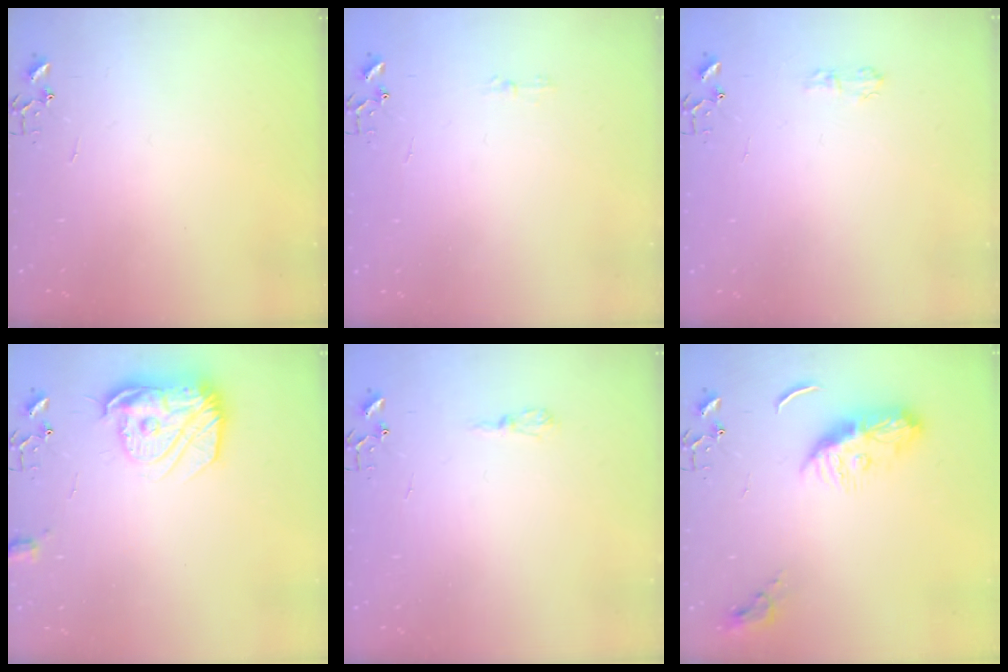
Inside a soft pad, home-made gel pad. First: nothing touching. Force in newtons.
{"total": 4.0, "press": 3.9, "slide": 0.4}
{"total": 4.1, "press": 4.1, "slide": 0.6}
{"total": 16.0, "press": 15.9, "slide": 1.3}
{"total": 5.9, "press": 5.9, "slide": 0.7}
{"total": 10.3, "press": 10.3, "slide": 0.6}